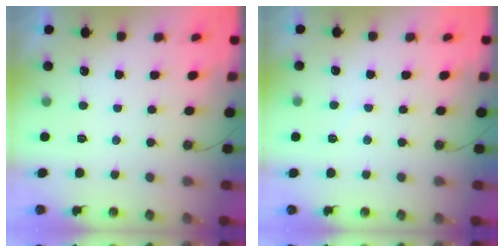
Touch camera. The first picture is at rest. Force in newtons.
{"total": 3.8, "press": 3.8, "slide": 0.6}